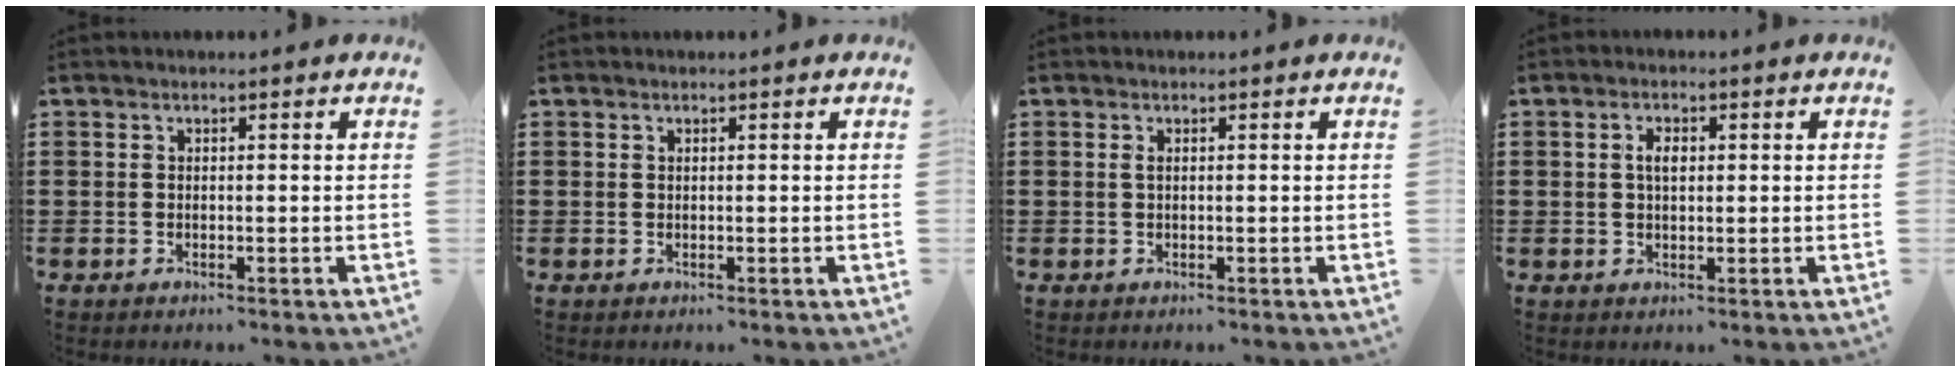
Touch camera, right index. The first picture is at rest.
{"total": 0.0}
{"total": 0.6, "force": [0.0, 0.1, 0.6], "torque": [-0.012, 0.000, 0.001]}
{"total": 2.2, "force": [0.4, 1.1, 1.9], "torque": [-0.040, 0.008, 0.005]}